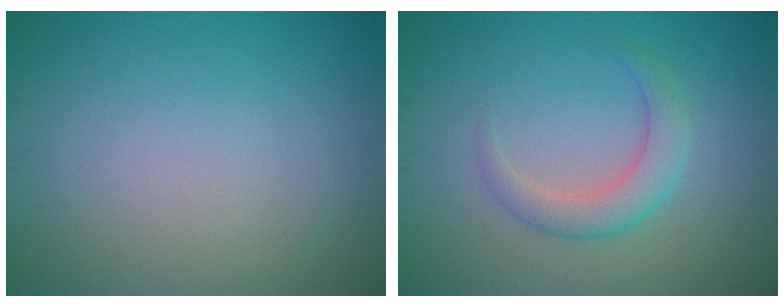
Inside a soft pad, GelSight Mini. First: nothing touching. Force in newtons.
{"total": 2.8, "press": 2.8, "slide": 0.1}